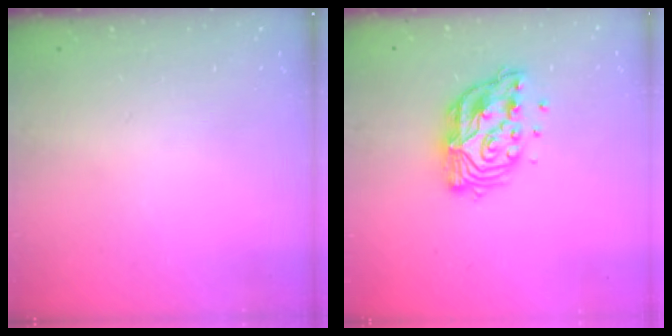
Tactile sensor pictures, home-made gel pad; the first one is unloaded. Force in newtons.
{"total": 12.7, "press": 12.6, "slide": 1.0}